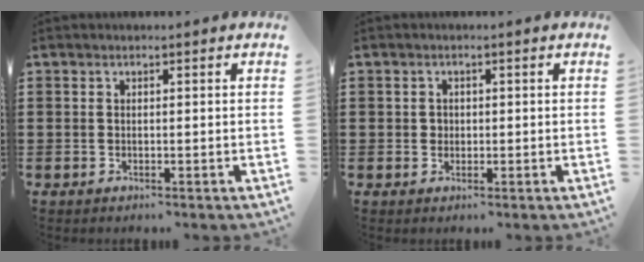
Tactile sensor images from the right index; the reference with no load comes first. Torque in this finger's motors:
{"motor_torque": [0.27, 0.22, 0.06, 0.00]}